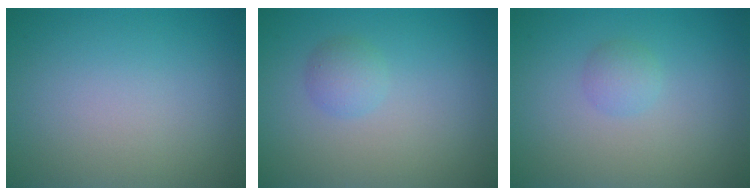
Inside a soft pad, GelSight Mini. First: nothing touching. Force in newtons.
{"total": 1.5, "press": 1.5, "slide": 0.0}
{"total": 1.3, "press": 1.3, "slide": 0.0}